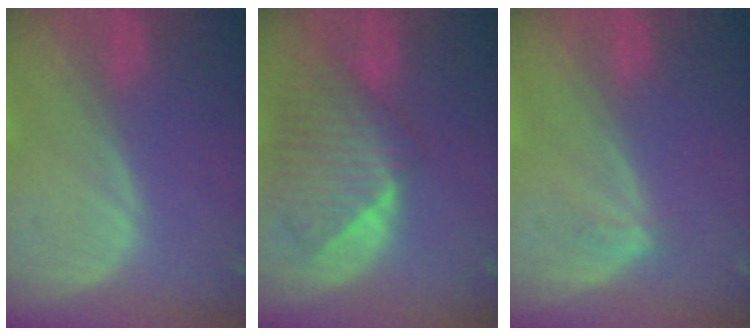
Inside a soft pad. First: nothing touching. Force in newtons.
{"total": 8.6, "press": 8.1, "slide": 2.7}
{"total": 1.5, "press": 1.1, "slide": 1.0}